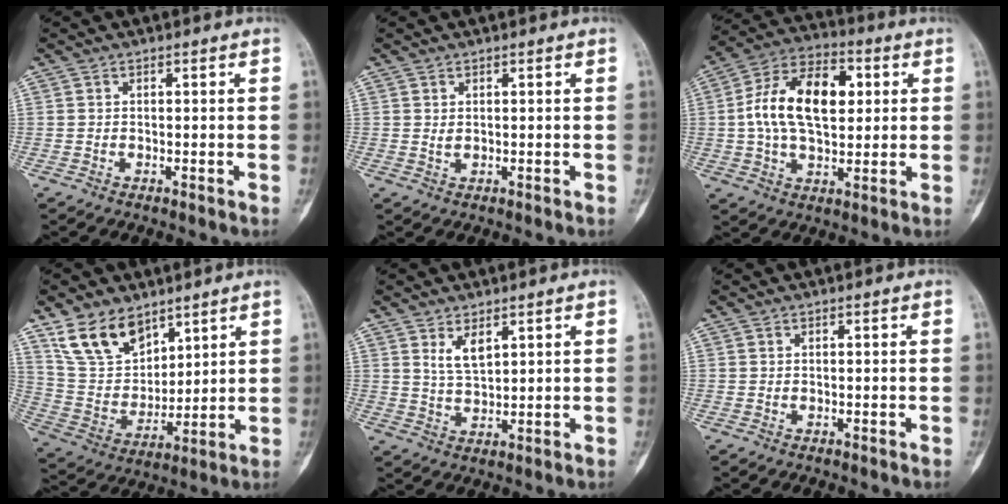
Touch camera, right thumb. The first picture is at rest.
{"total": 1.0, "force": [0.4, 0.5, 0.8], "torque": [-0.009, -0.002, 0.012]}
{"total": 16.9, "force": [2.4, 9.9, 13.4], "torque": [-0.223, 0.017, 0.035]}
{"total": 13.7, "force": [9.2, 8.0, 6.1], "torque": [-0.090, -0.044, 0.193]}
{"total": 4.4, "force": [2.4, 1.9, 3.2], "torque": [-0.053, -0.020, 0.051]}
{"total": 0.0}